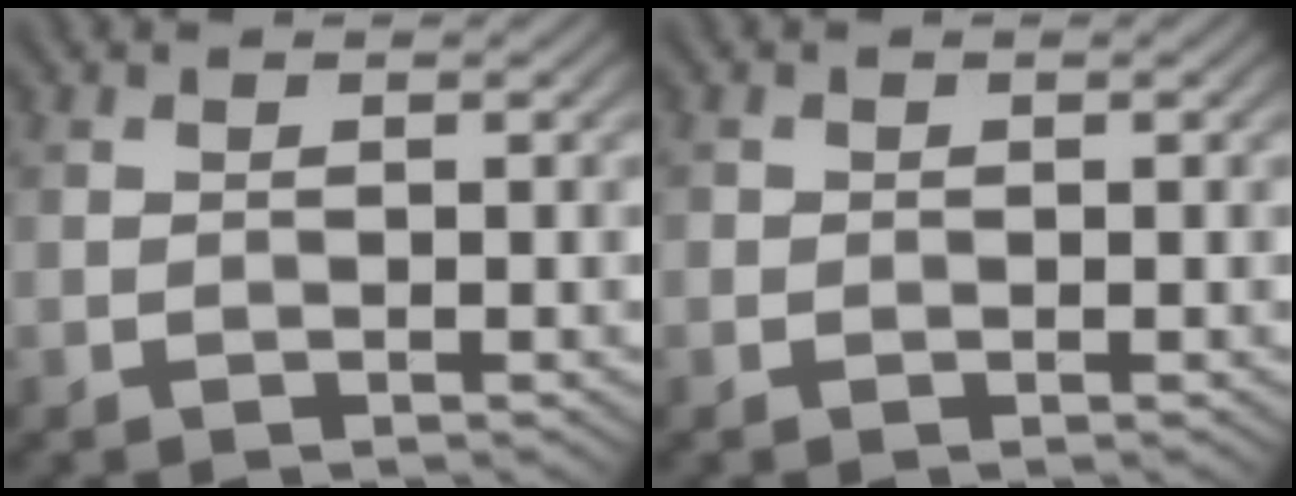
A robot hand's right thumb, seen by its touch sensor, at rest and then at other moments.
{"total": 0.6, "force": [-0.1, 0.6, 0.1], "torque": [0.002, -0.004, -0.004]}